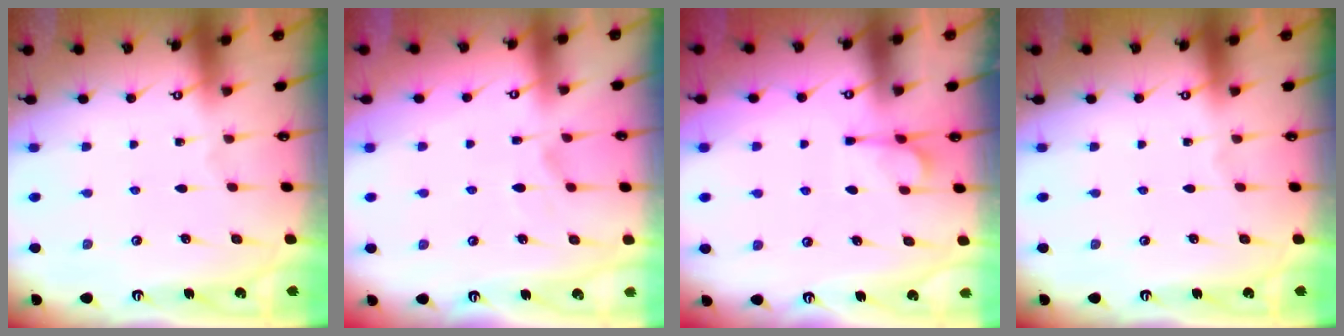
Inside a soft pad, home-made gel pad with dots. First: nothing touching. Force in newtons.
{"total": 1.6, "press": 1.0, "slide": 1.2}
{"total": 1.6, "press": 0.9, "slide": 1.3}
{"total": 0.0}